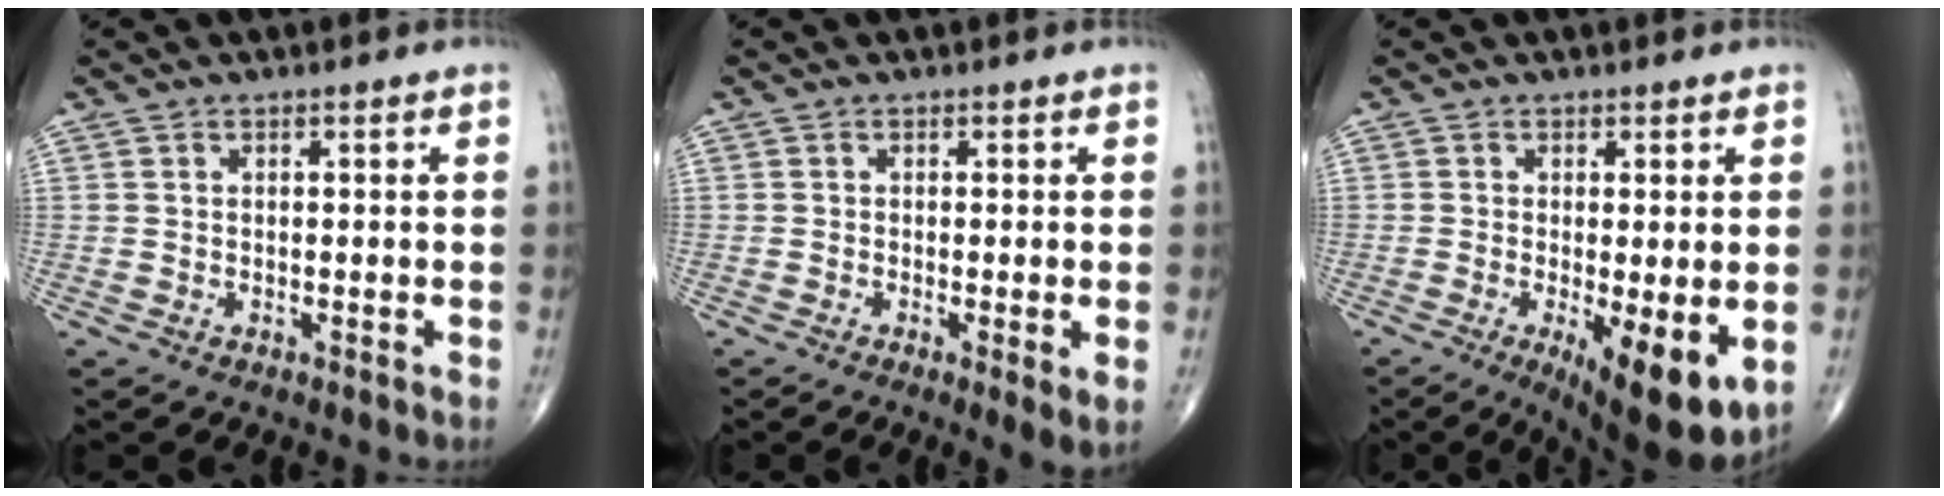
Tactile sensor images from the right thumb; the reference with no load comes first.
{"total": 3.3, "force": [-0.8, 0.5, 3.2], "torque": [-0.059, -0.014, -0.017]}
{"total": 10.9, "force": [-3.0, 3.3, 10.0], "torque": [-0.146, -0.025, -0.038]}